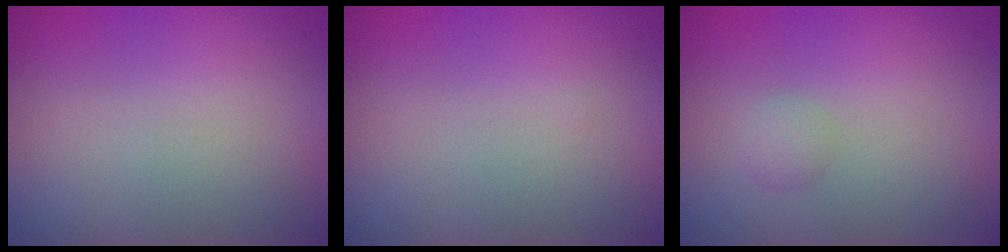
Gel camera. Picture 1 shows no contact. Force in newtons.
{"total": 0.0}
{"total": 1.0, "press": 1.0, "slide": 0.0}